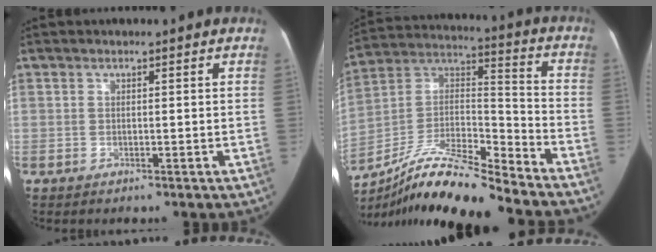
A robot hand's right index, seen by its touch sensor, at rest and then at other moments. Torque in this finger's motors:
{"motor_torque": [0.90, -1.24, -0.29, -0.21]}